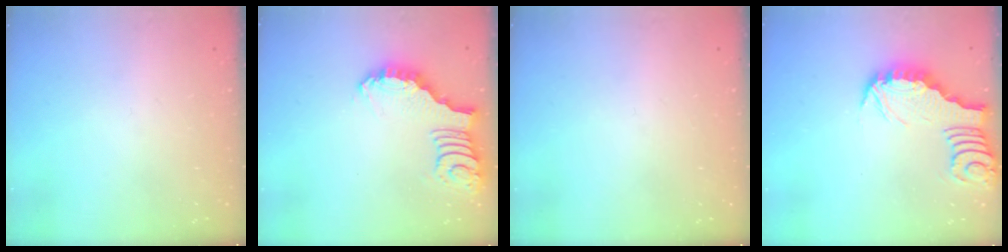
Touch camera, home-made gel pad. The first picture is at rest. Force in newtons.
{"total": 2.6, "press": 2.5, "slide": 0.5}
{"total": 0.0}
{"total": 2.9, "press": 2.9, "slide": 0.3}